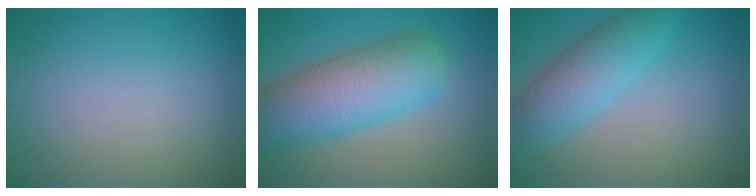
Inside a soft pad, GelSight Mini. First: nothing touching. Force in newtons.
{"total": 8.6, "press": 8.6, "slide": 0.2}
{"total": 5.3, "press": 5.3, "slide": 0.3}